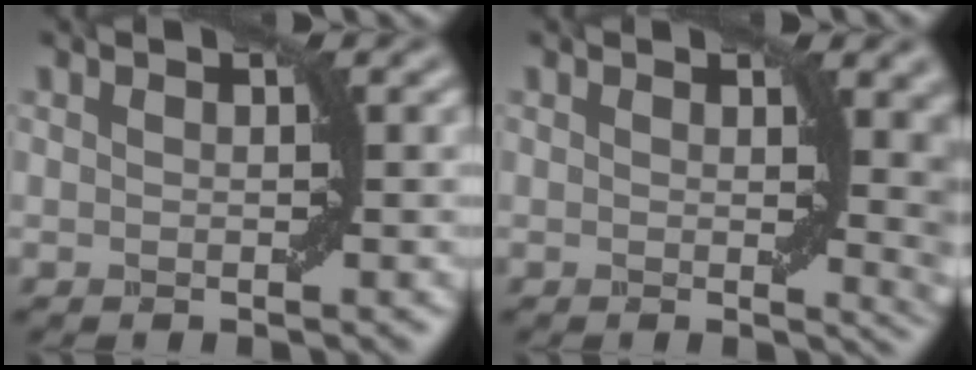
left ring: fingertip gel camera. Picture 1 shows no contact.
{"total": 6.1, "force": [1.3, 2.6, 5.4], "torque": [-0.034, -0.005, 0.023]}